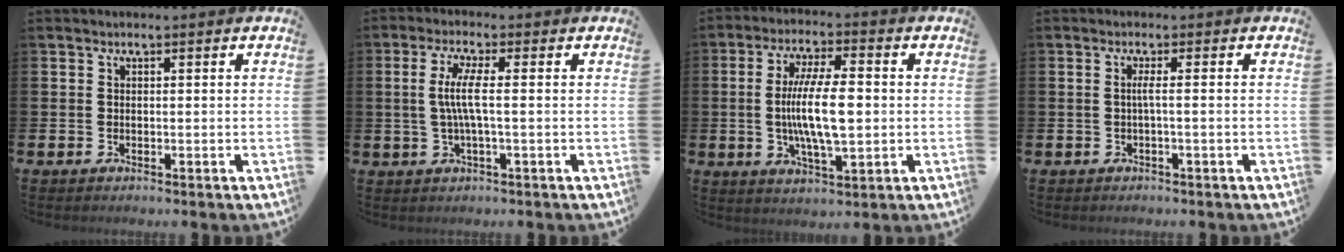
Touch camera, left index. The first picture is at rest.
{"total": 4.5, "force": [0.2, 0.5, 4.5], "torque": [-0.084, 0.000, 0.001]}
{"total": 10.2, "force": [0.1, 3.2, 9.7], "torque": [-0.177, -0.007, -0.006]}
{"total": 1.5, "force": [-0.2, -0.5, 1.4], "torque": [-0.026, -0.003, -0.008]}